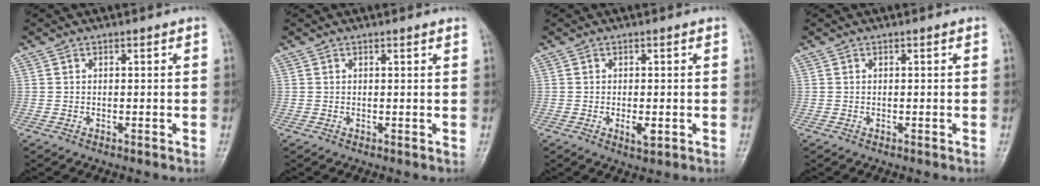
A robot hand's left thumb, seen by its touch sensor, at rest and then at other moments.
{"total": 0.9, "force": [0.8, 0.0, 0.5], "torque": [-0.007, 0.000, 0.009]}
{"total": 2.8, "force": [-0.5, 1.1, 2.6], "torque": [-0.037, -0.005, -0.006]}
{"total": 0.0}